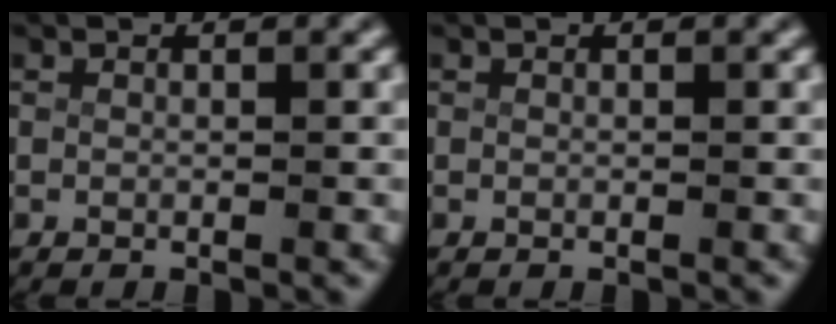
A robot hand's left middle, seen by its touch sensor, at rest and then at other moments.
{"total": 0.0}